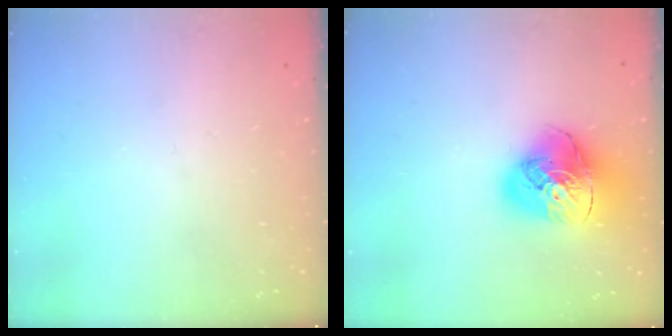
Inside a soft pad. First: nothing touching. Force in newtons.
{"total": 17.1, "press": 17.0, "slide": 2.1}